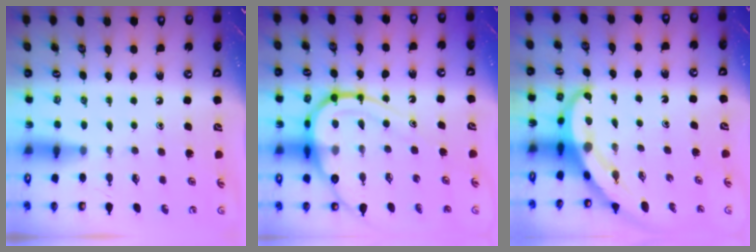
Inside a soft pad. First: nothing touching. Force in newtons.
{"total": 14.5, "press": 14.5, "slide": 1.3}
{"total": 5.2, "press": 5.1, "slide": 0.8}